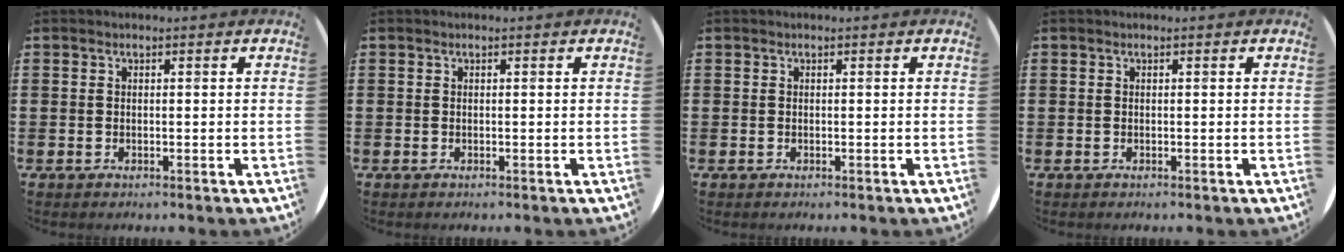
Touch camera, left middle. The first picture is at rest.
{"total": 0.0}
{"total": 0.0}
{"total": 0.0}